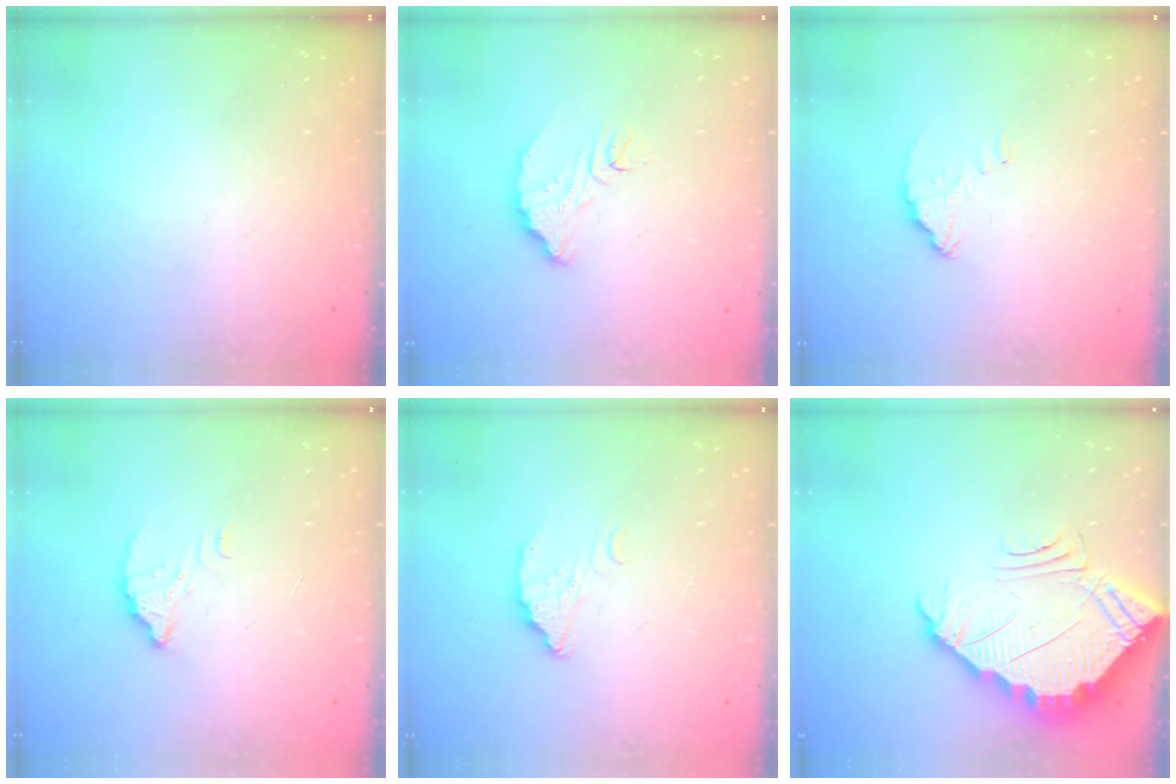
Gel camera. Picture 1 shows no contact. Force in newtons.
{"total": 8.0, "press": 8.0, "slide": 0.7}
{"total": 2.7, "press": 2.7, "slide": 0.1}
{"total": 3.0, "press": 3.0, "slide": 0.1}
{"total": 4.0, "press": 4.0, "slide": 0.1}
{"total": 5.7, "press": 5.7, "slide": 0.3}